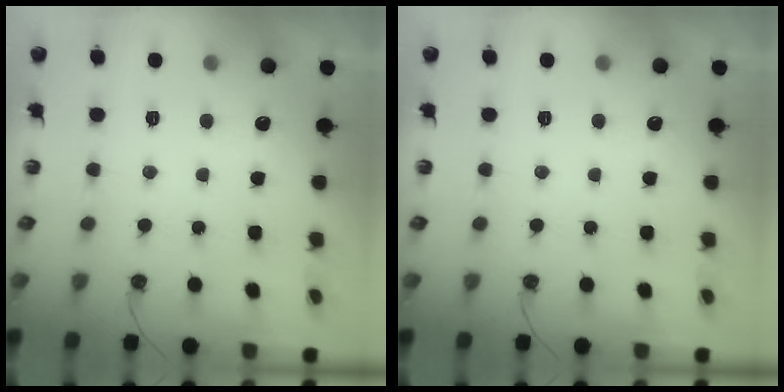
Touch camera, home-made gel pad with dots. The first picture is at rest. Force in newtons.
{"total": 0.0}